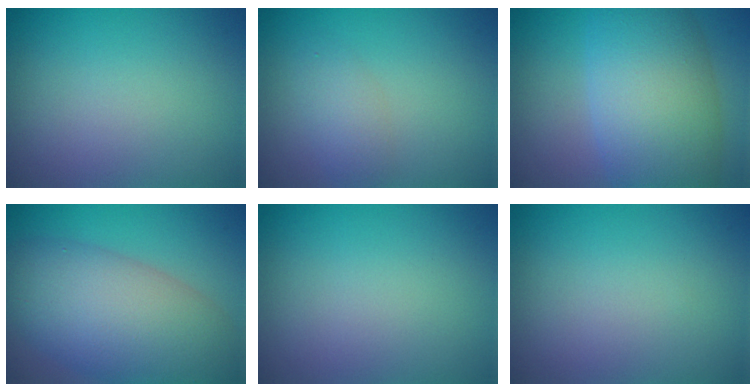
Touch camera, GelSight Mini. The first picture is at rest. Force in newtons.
{"total": 1.9, "press": 1.9, "slide": 0.1}
{"total": 9.9, "press": 9.9, "slide": 0.1}
{"total": 10.6, "press": 10.6, "slide": 0.3}
{"total": 0.0}
{"total": 0.0}